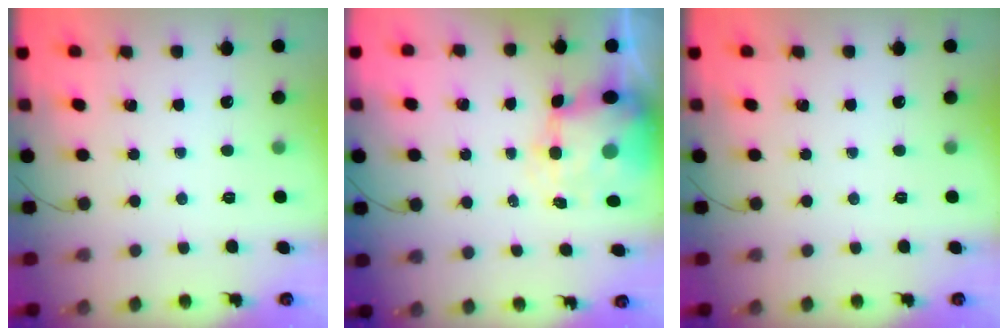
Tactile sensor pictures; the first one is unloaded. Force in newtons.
{"total": 8.1, "press": 7.9, "slide": 1.9}
{"total": 0.0}